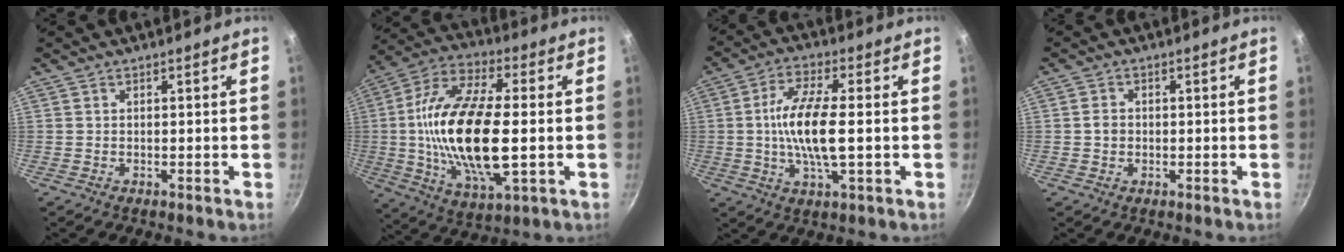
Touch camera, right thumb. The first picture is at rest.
{"total": 23.0, "force": [-0.6, 9.6, 20.8], "torque": [-0.403, 0.010, -0.018]}
{"total": 11.6, "force": [-0.3, 3.5, 11.0], "torque": [-0.220, 0.012, -0.010]}
{"total": 2.3, "force": [-0.2, 2.0, 1.1], "torque": [-0.012, 0.009, -0.005]}